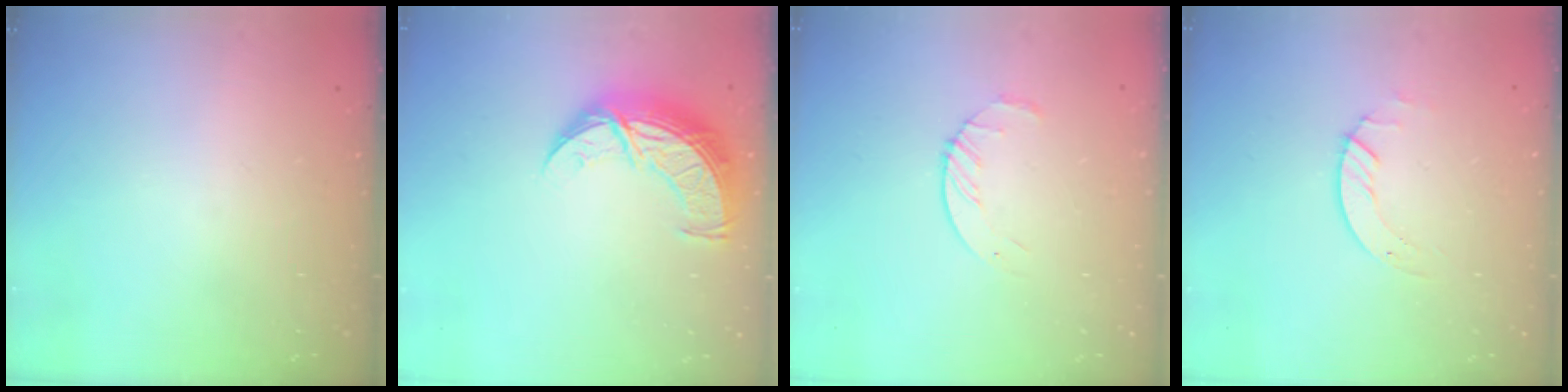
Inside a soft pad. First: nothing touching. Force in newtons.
{"total": 11.2, "press": 11.2, "slide": 0.9}
{"total": 3.8, "press": 3.8, "slide": 0.4}
{"total": 2.0, "press": 2.0, "slide": 0.2}